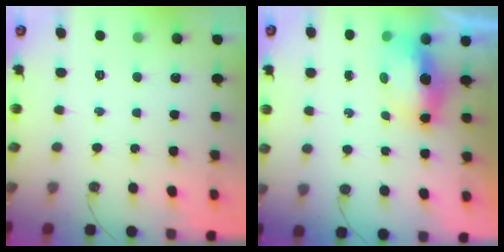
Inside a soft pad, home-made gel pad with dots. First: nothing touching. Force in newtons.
{"total": 7.7, "press": 7.7, "slide": 0.4}